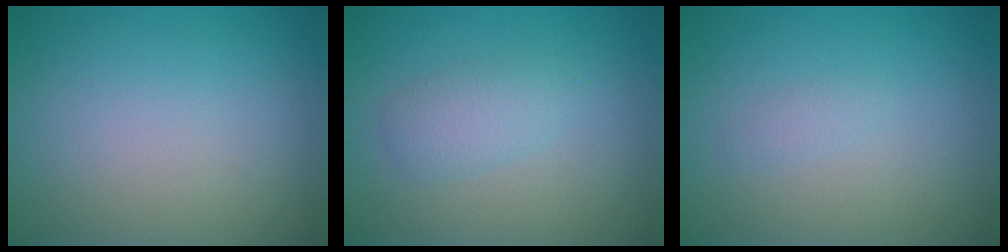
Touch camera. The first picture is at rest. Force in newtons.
{"total": 2.1, "press": 2.1, "slide": 0.1}
{"total": 0.6, "press": 0.6, "slide": 0.0}